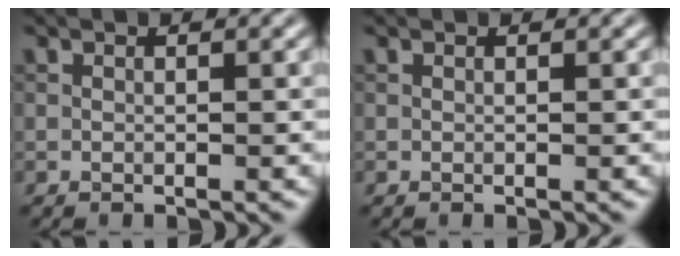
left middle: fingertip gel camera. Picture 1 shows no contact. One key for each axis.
{"total": 0.0}